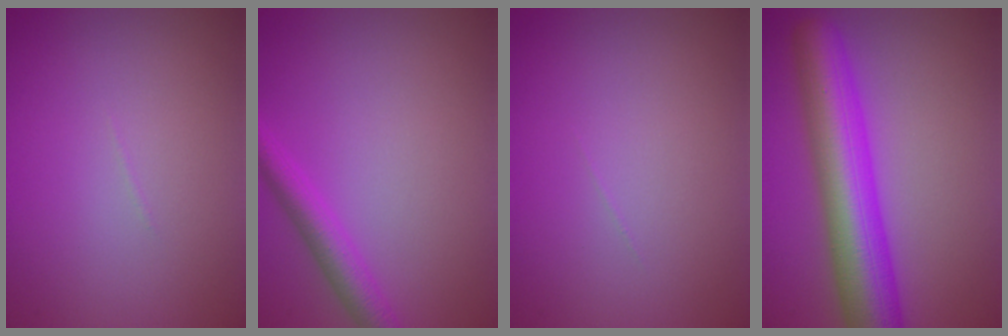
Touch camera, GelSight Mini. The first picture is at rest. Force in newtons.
{"total": 3.1, "press": 3.1, "slide": 0.1}
{"total": 0.0}
{"total": 9.9, "press": 9.9, "slide": 0.2}